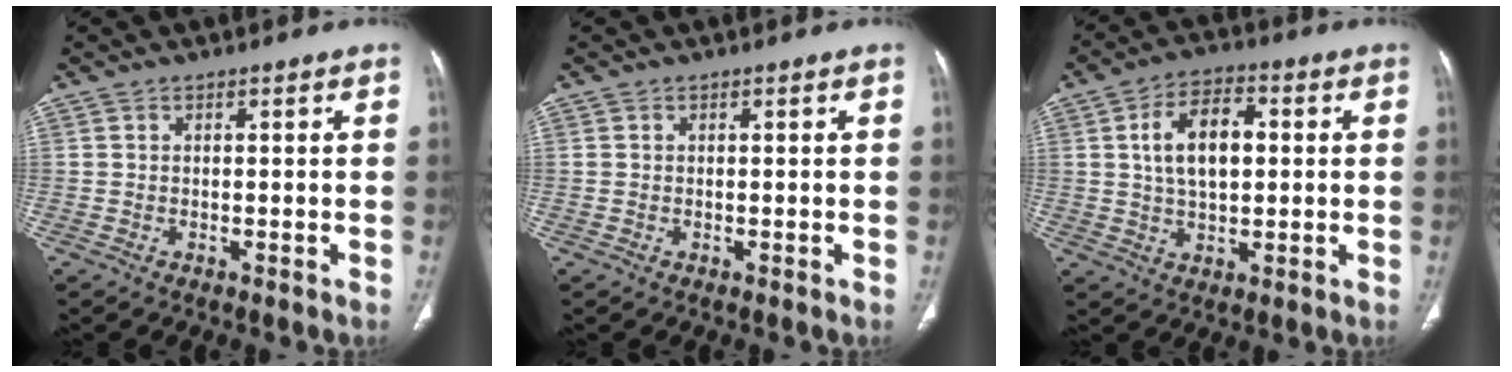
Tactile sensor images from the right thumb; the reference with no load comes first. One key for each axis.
{"total": 0.0}
{"total": 10.3, "fx": 1.6, "fy": 5.9, "fz": 8.3, "tx": -0.131, "ty": 0.010, "tz": 0.026}